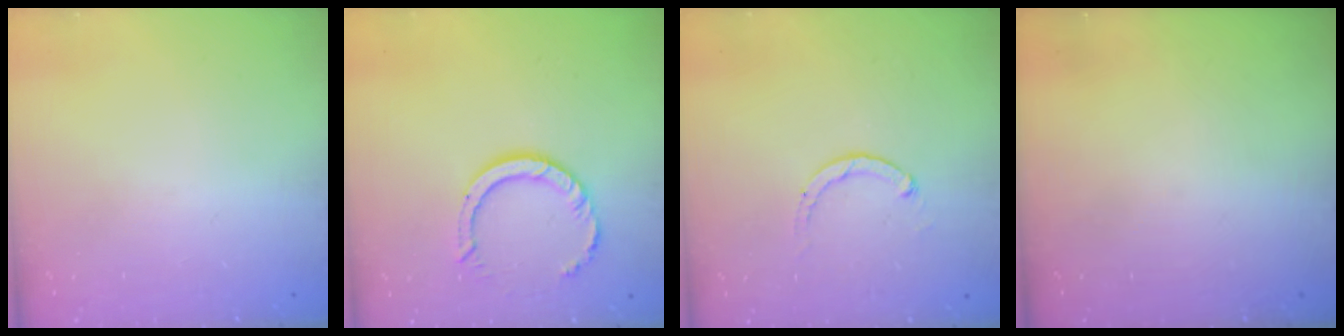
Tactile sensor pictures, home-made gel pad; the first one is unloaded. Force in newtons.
{"total": 8.3, "press": 8.2, "slide": 0.6}
{"total": 1.8, "press": 1.7, "slide": 0.5}
{"total": 0.0}